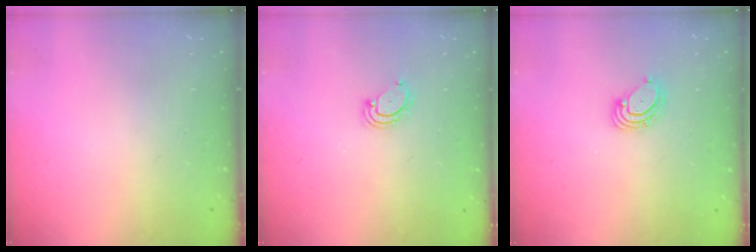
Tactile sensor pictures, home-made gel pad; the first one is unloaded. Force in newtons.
{"total": 2.3, "press": 2.3, "slide": 0.2}
{"total": 3.4, "press": 3.4, "slide": 0.3}